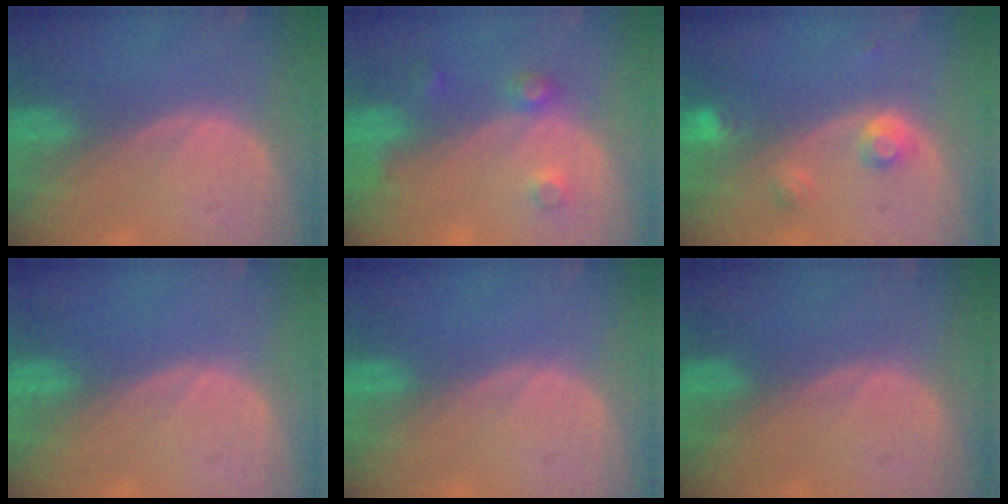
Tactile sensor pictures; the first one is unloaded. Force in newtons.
{"total": 3.4, "press": 3.2, "slide": 1.1}
{"total": 3.3, "press": 3.2, "slide": 0.8}
{"total": 0.0}
{"total": 0.0}
{"total": 0.0}